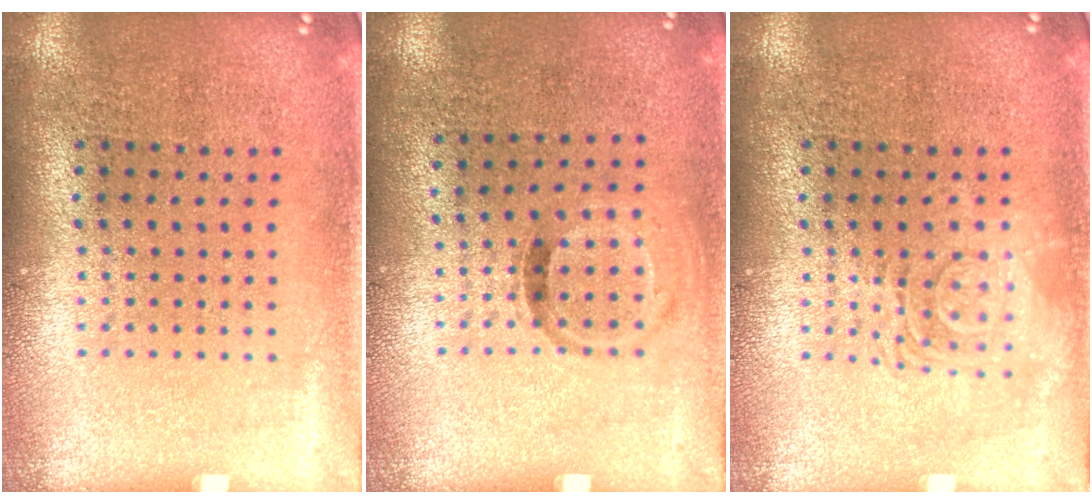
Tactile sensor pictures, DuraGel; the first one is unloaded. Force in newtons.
{"total": 0.8, "press": 0.6, "slide": 0.6}
{"total": 2.8, "press": 2.8, "slide": 0.5}